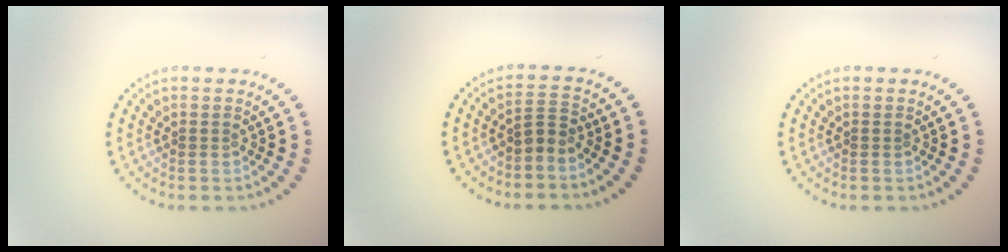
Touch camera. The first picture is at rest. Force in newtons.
{"total": 1.7, "press": 1.2, "slide": 1.2}
{"total": 0.0}